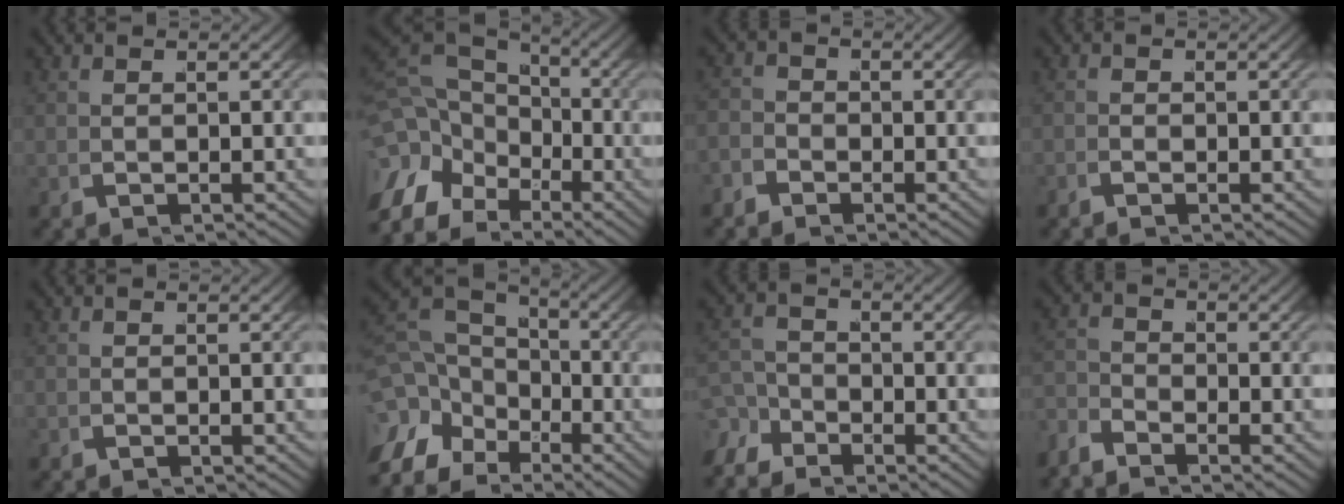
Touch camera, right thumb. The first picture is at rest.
{"total": 8.8, "force": [-0.6, 6.7, 5.6], "torque": [-0.094, -0.016, -0.003]}
{"total": 1.7, "force": [-1.3, 1.1, 0.1], "torque": [0.008, -0.005, -0.028]}
{"total": 0.5, "force": [-0.5, 0.0, -0.1], "torque": [0.008, 0.000, -0.017]}
{"total": 0.0}
{"total": 8.0, "force": [-1.3, 6.1, 5.0], "torque": [-0.075, -0.019, -0.017]}
{"total": 2.3, "force": [-1.7, 1.5, 0.7], "torque": [-0.002, -0.009, -0.033]}
{"total": 1.7, "force": [-1.7, 0.3, 0.3], "torque": [0.006, -0.004, -0.040]}